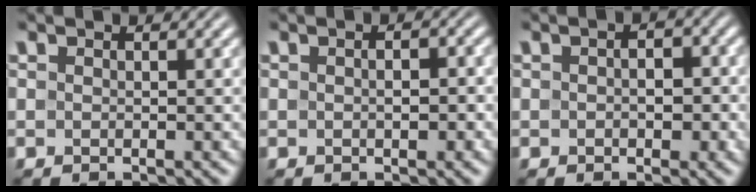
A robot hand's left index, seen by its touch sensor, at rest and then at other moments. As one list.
[{"total": 1.9, "force": [-0.1, 1.0, 1.7], "torque": [-0.013, 0.004, -0.002]}, {"total": 2.4, "force": [-0.1, 1.6, 1.8], "torque": [-0.020, -0.001, -0.001]}]